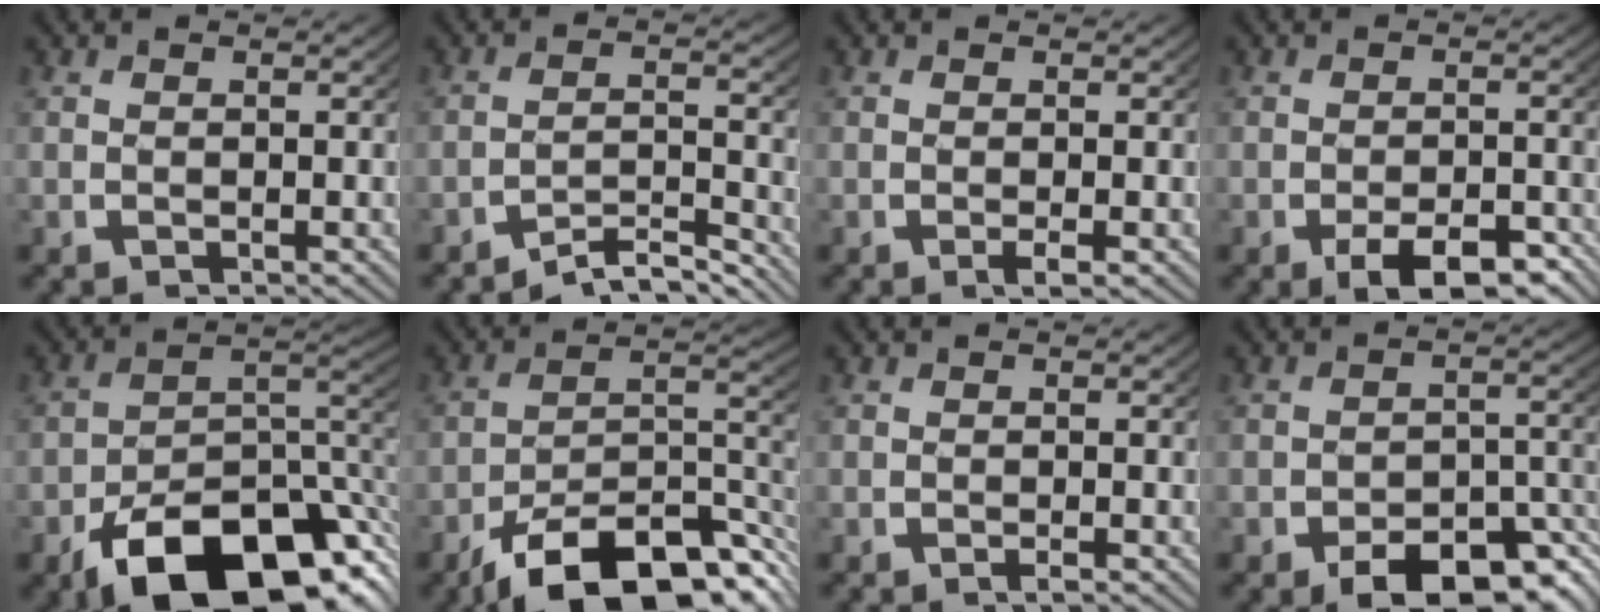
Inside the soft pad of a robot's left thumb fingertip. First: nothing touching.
{"total": 5.4, "force": [-4.2, 2.1, 2.7], "torque": [-0.038, -0.011, -0.070]}
{"total": 1.1, "force": [-0.2, 0.1, 1.1], "torque": [-0.016, 0.004, -0.008]}
{"total": 5.1, "force": [-3.1, 2.3, 3.4], "torque": [-0.043, -0.015, -0.043]}
{"total": 16.3, "force": [-7.6, 8.6, 11.5], "torque": [-0.184, -0.046, -0.090]}
{"total": 13.1, "force": [-7.4, 6.5, 8.6], "torque": [-0.141, -0.034, -0.093]}
{"total": 0.5, "force": [-0.3, 0.0, 0.5], "torque": [-0.004, 0.005, -0.009]}
{"total": 7.6, "force": [-4.9, 3.5, 4.7], "torque": [-0.062, -0.023, -0.065]}